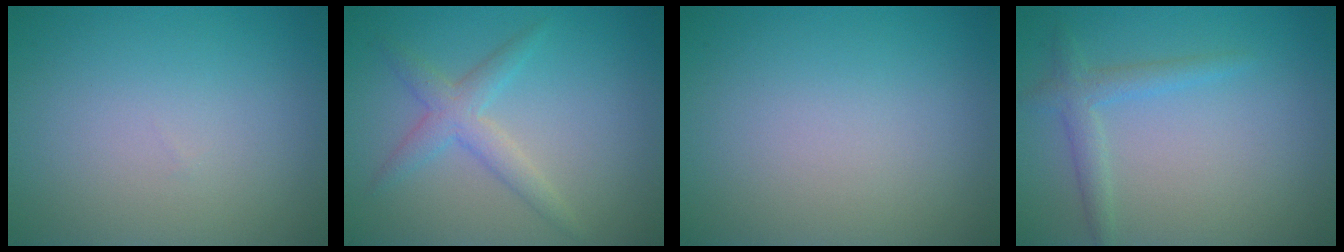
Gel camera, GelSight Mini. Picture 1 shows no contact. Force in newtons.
{"total": 2.6, "press": 2.6, "slide": 0.1}
{"total": 0.0}
{"total": 2.1, "press": 2.1, "slide": 0.1}